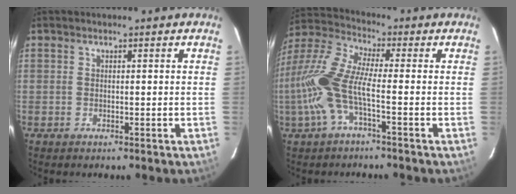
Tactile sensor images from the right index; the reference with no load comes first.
{"total": 12.7, "force": [-2.8, 3.2, 11.9], "torque": [-0.258, 0.001, -0.059]}